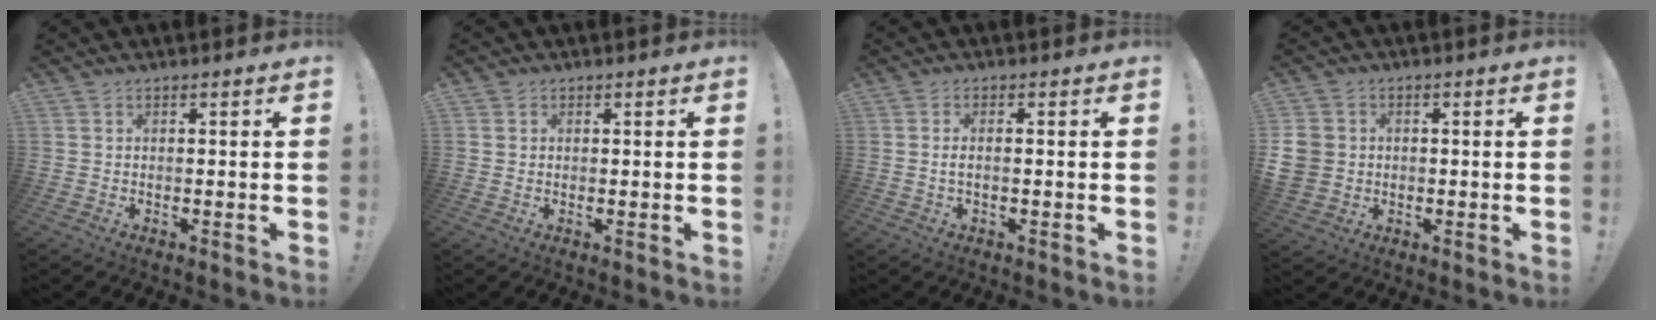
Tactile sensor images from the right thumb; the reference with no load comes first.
{"total": 1.1, "force": [0.5, 1.0, 0.0], "torque": [0.009, -0.003, 0.007]}
{"total": 2.2, "force": [-0.4, 0.5, 2.2], "torque": [-0.047, 0.000, -0.008]}
{"total": 7.3, "force": [0.1, 6.5, 3.2], "torque": [-0.072, 0.002, 0.006]}